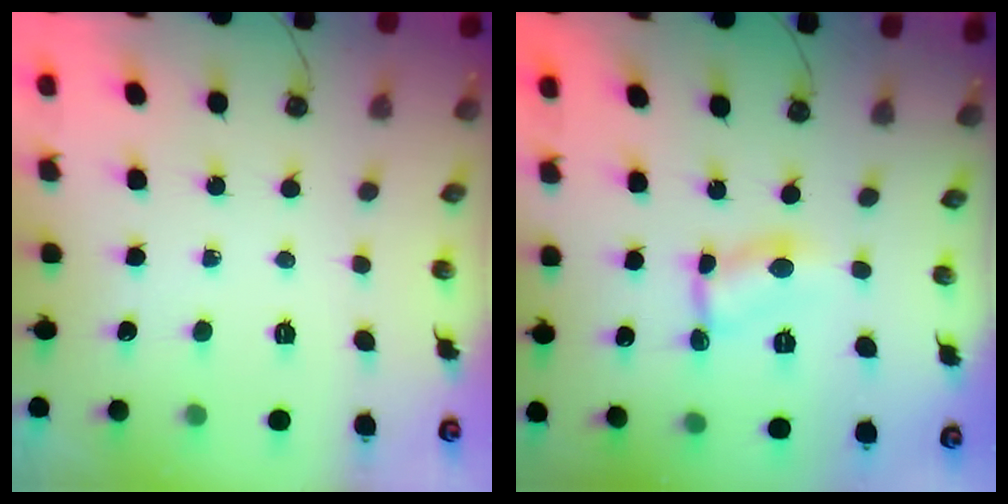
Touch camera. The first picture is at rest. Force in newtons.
{"total": 2.4, "press": 2.4, "slide": 0.1}